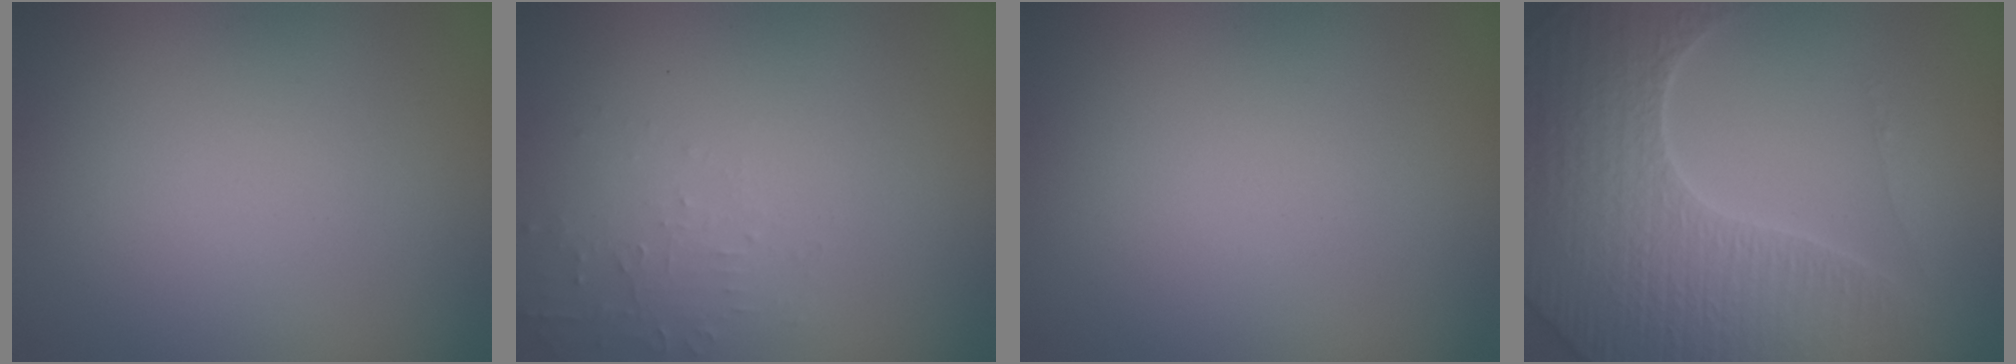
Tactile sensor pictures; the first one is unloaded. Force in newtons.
{"total": 1.5, "press": 1.5, "slide": 0.3}
{"total": 0.0}
{"total": 7.1, "press": 6.9, "slide": 1.7}